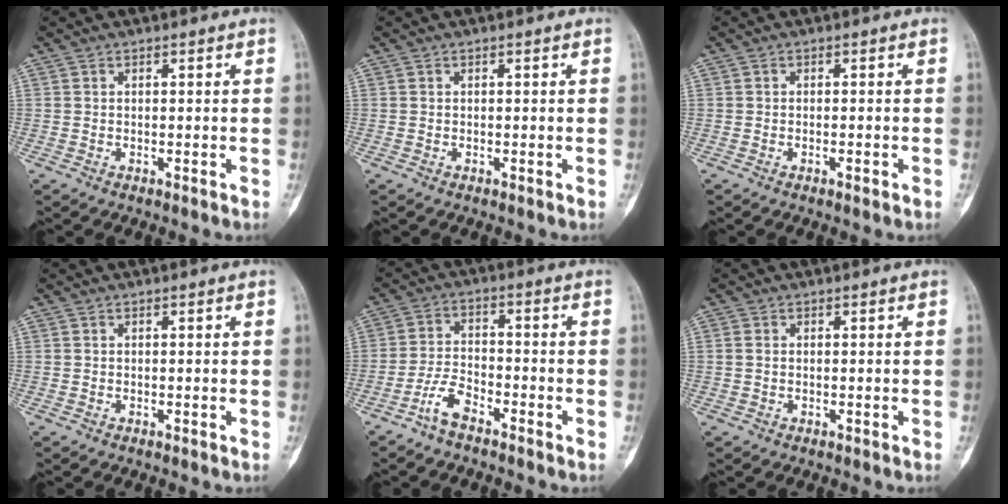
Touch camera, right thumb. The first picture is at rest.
{"total": 0.0}
{"total": 1.3, "force": [-0.8, 0.3, 1.1], "torque": [-0.015, 0.000, -0.010]}
{"total": 0.0}
{"total": 5.2, "force": [-4.0, 1.9, 2.9], "torque": [-0.058, 0.028, -0.081]}
{"total": 0.8, "force": [-0.1, 0.5, 0.6], "torque": [-0.014, 0.000, -0.002]}